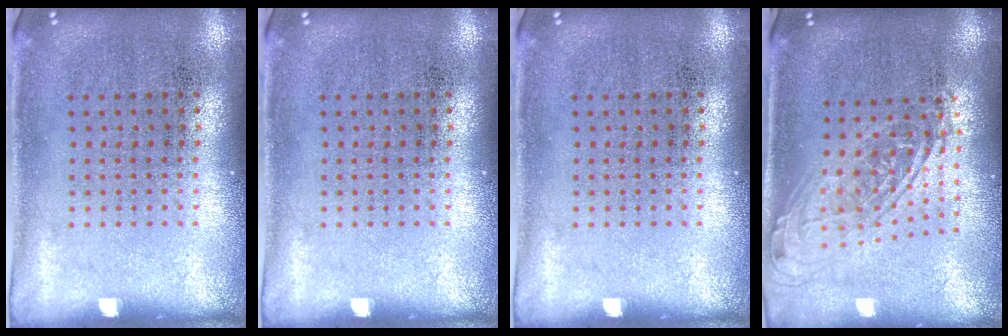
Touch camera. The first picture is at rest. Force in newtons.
{"total": 0.0}
{"total": 0.0}
{"total": 1.8, "press": 1.4, "slide": 1.2}